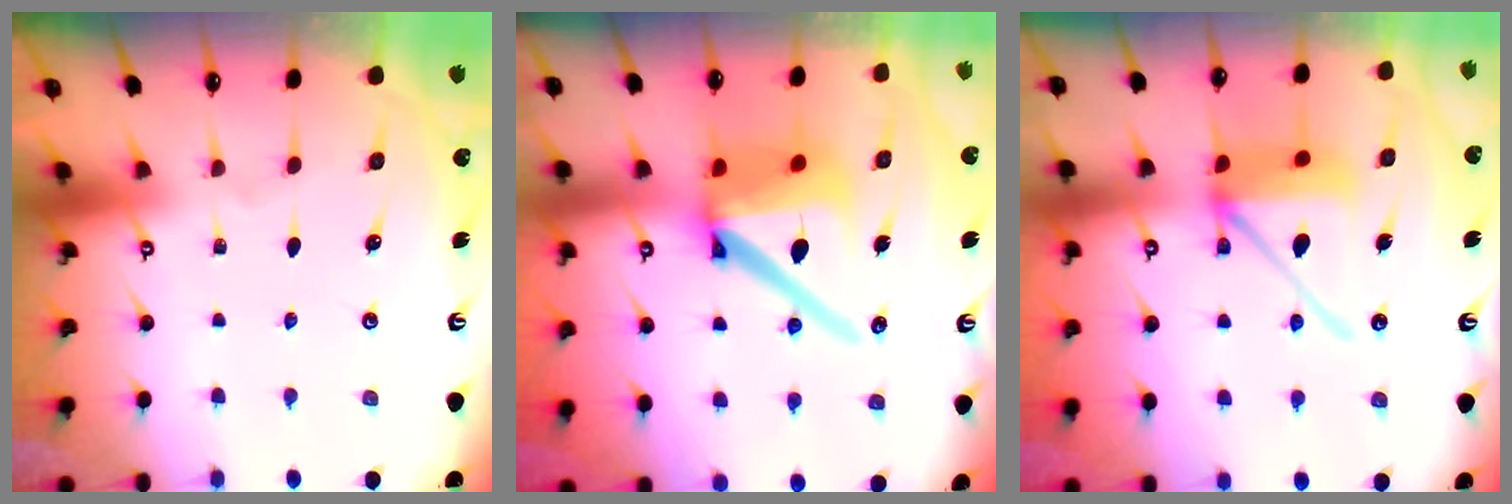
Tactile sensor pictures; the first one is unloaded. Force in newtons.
{"total": 18.0, "press": 17.9, "slide": 2.3}
{"total": 14.9, "press": 14.7, "slide": 2.0}